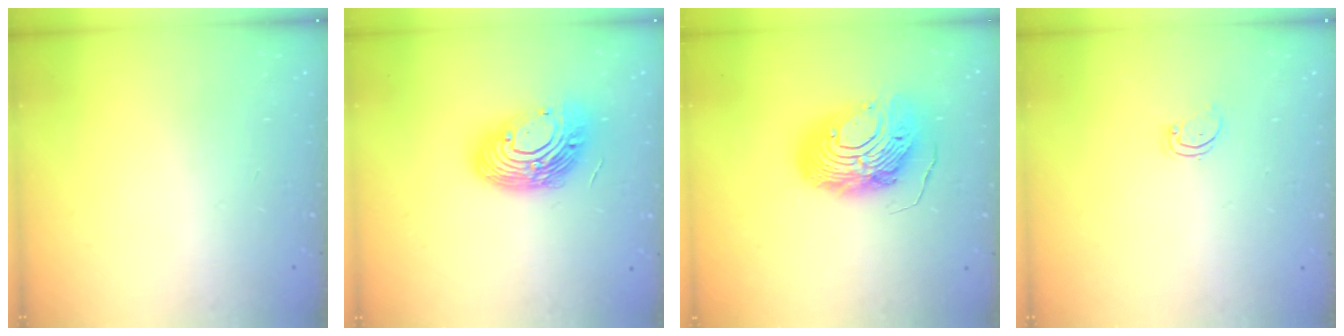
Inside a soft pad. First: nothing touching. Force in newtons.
{"total": 16.9, "press": 16.8, "slide": 1.6}
{"total": 16.1, "press": 16.0, "slide": 1.4}
{"total": 2.3, "press": 2.3, "slide": 0.1}